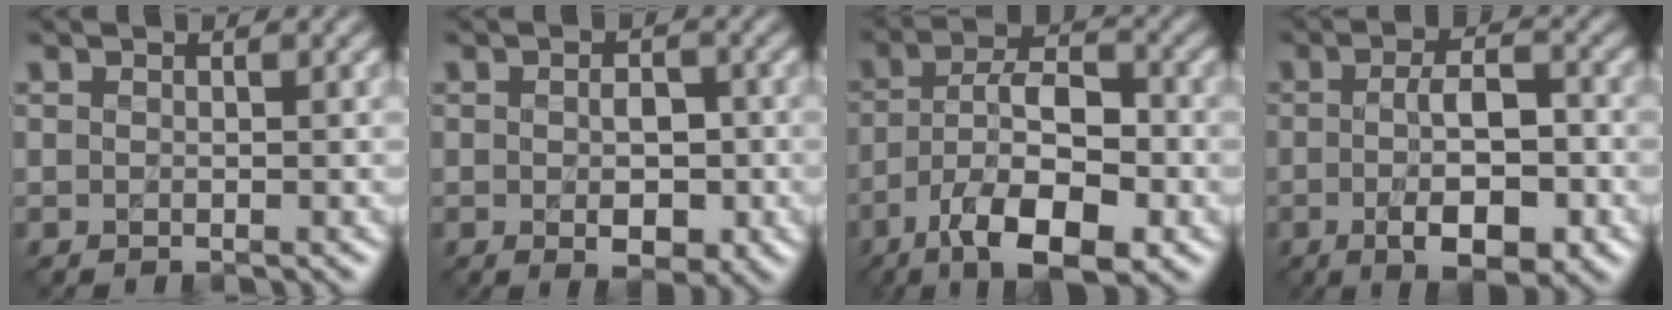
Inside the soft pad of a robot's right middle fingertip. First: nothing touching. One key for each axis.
{"total": 3.6, "fx": -0.6, "fy": 2.0, "fz": 3.0, "tx": -0.043, "ty": -0.002, "tz": -0.007}
{"total": 10.3, "fx": -5.0, "fy": 4.2, "fz": 8.0, "tx": -0.144, "ty": 0.000, "tz": -0.089}
{"total": 6.8, "fx": -1.9, "fy": 2.4, "fz": 6.1, "tx": -0.096, "ty": 0.000, "tz": -0.031}